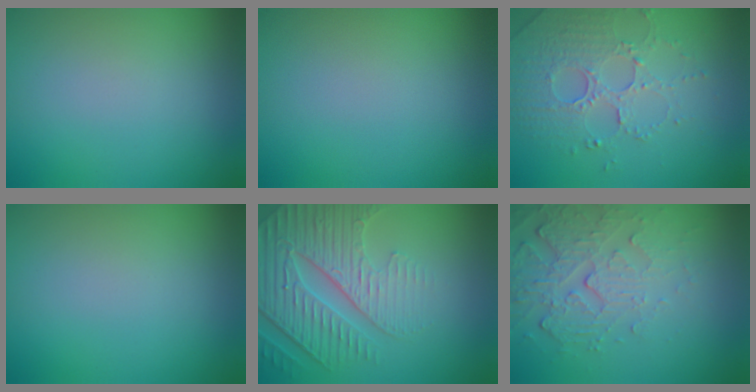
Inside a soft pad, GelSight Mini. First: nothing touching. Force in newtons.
{"total": 0.0}
{"total": 5.1, "press": 3.6, "slide": 3.6}
{"total": 0.0}
{"total": 6.8, "press": 5.2, "slide": 4.3}
{"total": 5.5, "press": 3.7, "slide": 4.1}